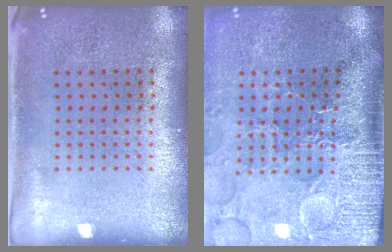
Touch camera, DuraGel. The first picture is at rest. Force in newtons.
{"total": 4.6, "press": 3.8, "slide": 2.6}